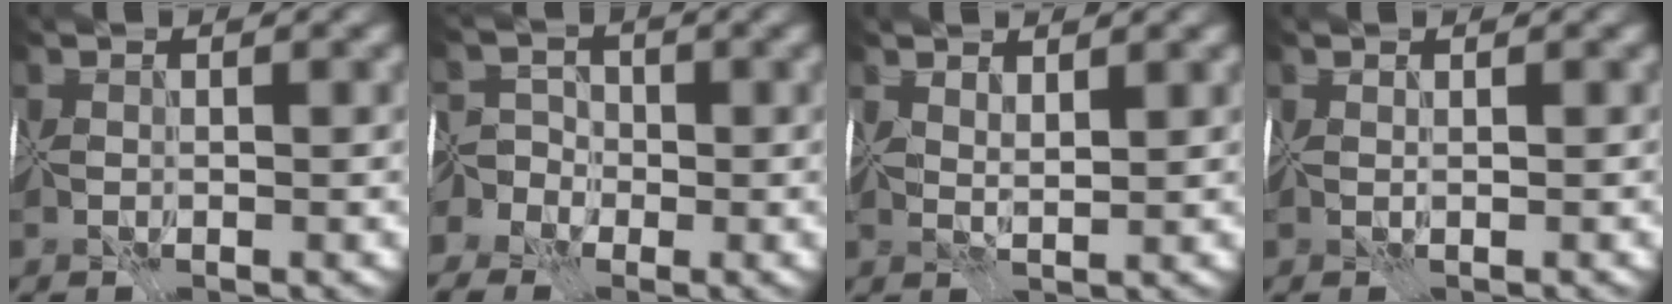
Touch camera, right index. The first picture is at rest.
{"total": 5.8, "force": [-3.7, 4.3, 1.1], "torque": [-0.008, 0.002, -0.075]}
{"total": 2.1, "force": [2.0, -0.5, 0.0], "torque": [0.001, 0.005, 0.046]}
{"total": 1.0, "force": [0.4, -0.8, -0.5], "torque": [0.008, 0.001, 0.011]}